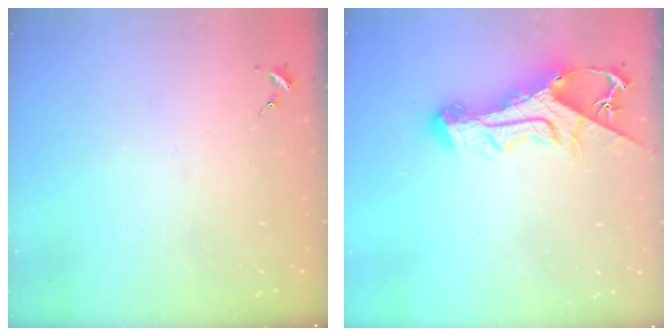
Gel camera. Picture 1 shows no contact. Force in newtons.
{"total": 14.2, "press": 14.1, "slide": 1.6}